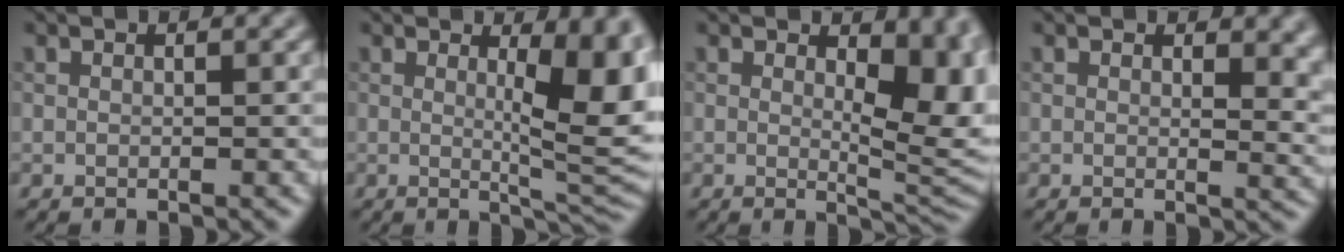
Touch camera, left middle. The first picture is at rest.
{"total": 7.9, "force": [1.3, 2.3, 7.4], "torque": [-0.092, -0.010, 0.025]}
{"total": 7.1, "force": [1.5, 3.4, 6.0], "torque": [-0.075, -0.015, 0.031]}
{"total": 3.7, "force": [1.5, 1.9, 2.7], "torque": [-0.025, -0.011, 0.022]}